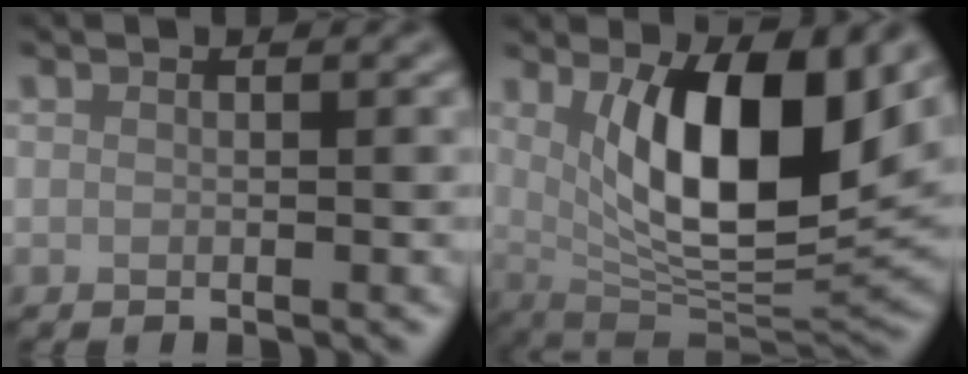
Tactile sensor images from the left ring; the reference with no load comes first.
{"total": 11.4, "force": [3.0, 4.2, 10.1], "torque": [-0.156, -0.017, 0.056]}